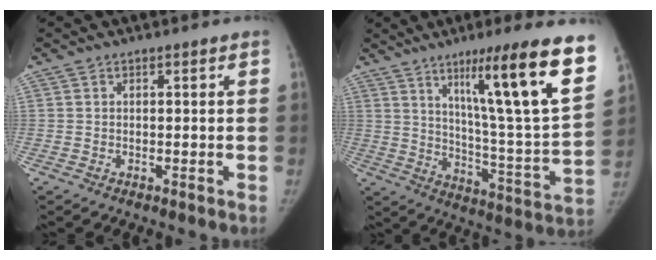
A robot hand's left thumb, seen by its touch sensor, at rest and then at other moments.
{"total": 24.0, "force": [12.3, 1.8, 20.6], "torque": [-0.286, -0.046, 0.189]}